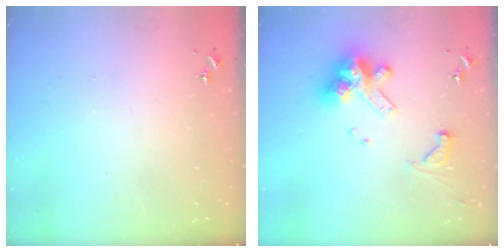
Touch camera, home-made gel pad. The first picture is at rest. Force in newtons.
{"total": 15.8, "press": 15.7, "slide": 1.9}